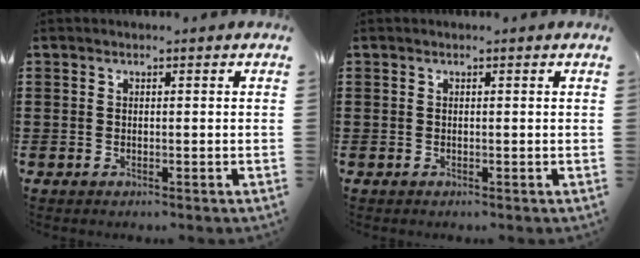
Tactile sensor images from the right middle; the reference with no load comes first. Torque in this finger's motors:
{"motor_torque": [0.99, -1.15, 0.00, -0.01]}